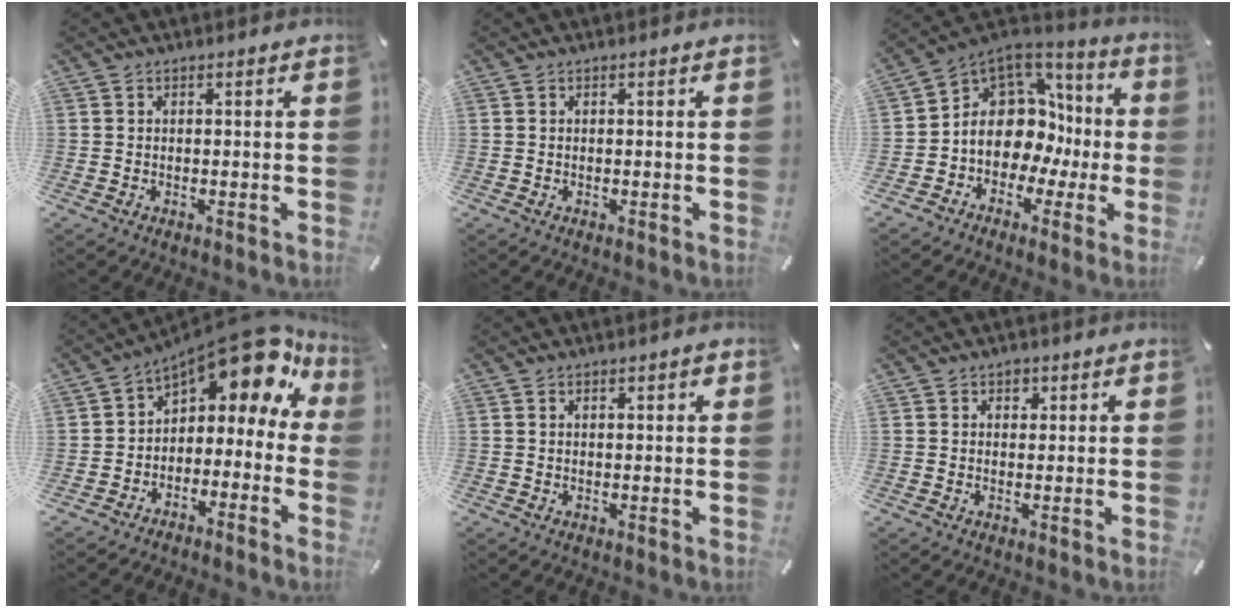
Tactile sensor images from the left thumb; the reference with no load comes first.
{"total": 0.0}
{"total": 11.4, "force": [0.3, 10.0, 5.5], "torque": [-0.104, -0.028, 0.011]}
{"total": 11.6, "force": [7.8, 5.1, 6.9], "torque": [-0.107, -0.070, 0.129]}
{"total": 1.5, "force": [0.9, 0.5, 1.1], "torque": [-0.021, 0.001, 0.015]}
{"total": 1.4, "force": [0.6, 1.2, 0.2], "torque": [0.010, -0.003, 0.005]}